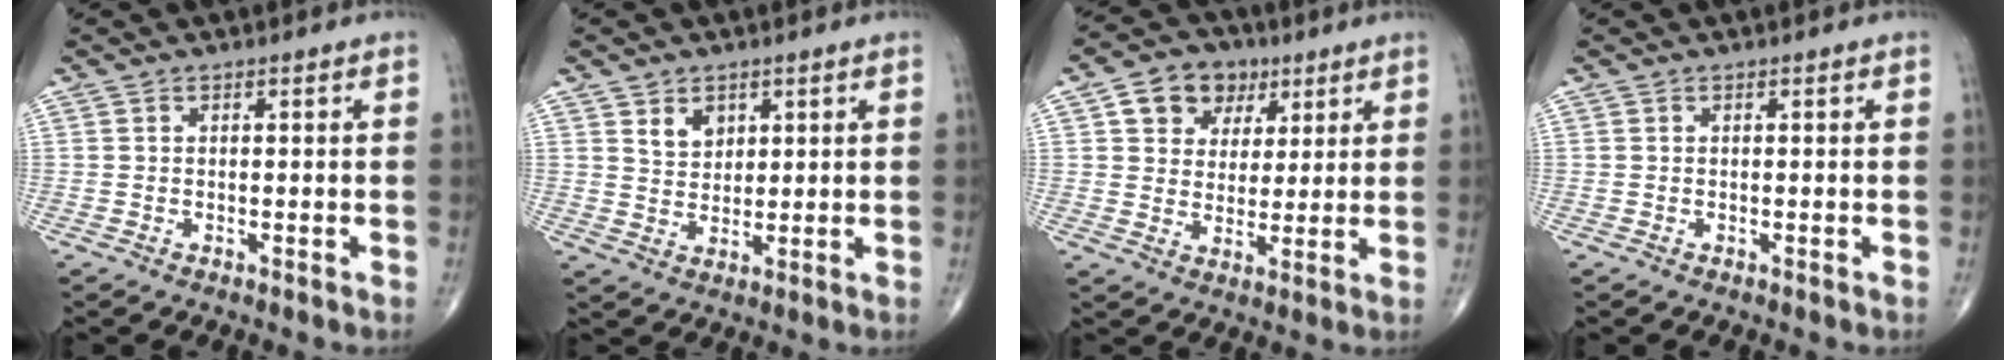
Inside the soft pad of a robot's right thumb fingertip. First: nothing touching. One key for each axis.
{"total": 4.2, "fx": 2.2, "fy": 3.0, "fz": 1.9, "tx": -0.014, "ty": -0.018, "tz": 0.044}
{"total": 9.6, "fx": 4.3, "fy": 7.4, "fz": 4.2, "tx": -0.029, "ty": -0.011, "tz": 0.068}
{"total": 0.0}